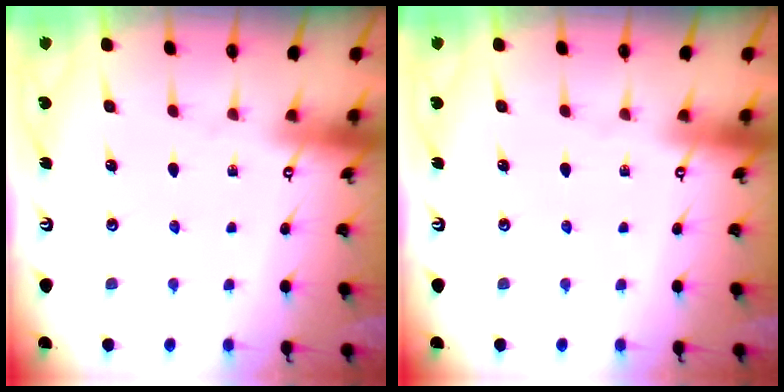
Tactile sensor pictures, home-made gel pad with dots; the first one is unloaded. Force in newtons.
{"total": 0.0}